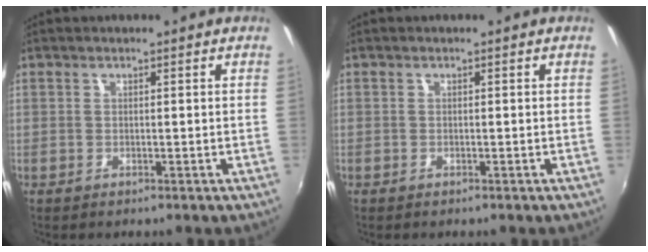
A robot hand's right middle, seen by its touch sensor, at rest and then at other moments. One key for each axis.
{"total": 0.5, "fx": -0.4, "fy": 0.3, "fz": 0.0, "tx": 0.000, "ty": 0.000, "tz": -0.007}